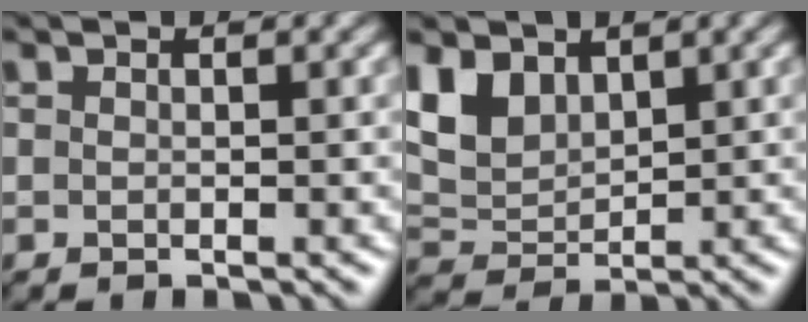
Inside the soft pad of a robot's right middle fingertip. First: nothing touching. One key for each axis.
{"total": 4.8, "fx": 2.6, "fy": 3.0, "fz": 2.7, "tx": -0.063, "ty": -0.003, "tz": 0.051}